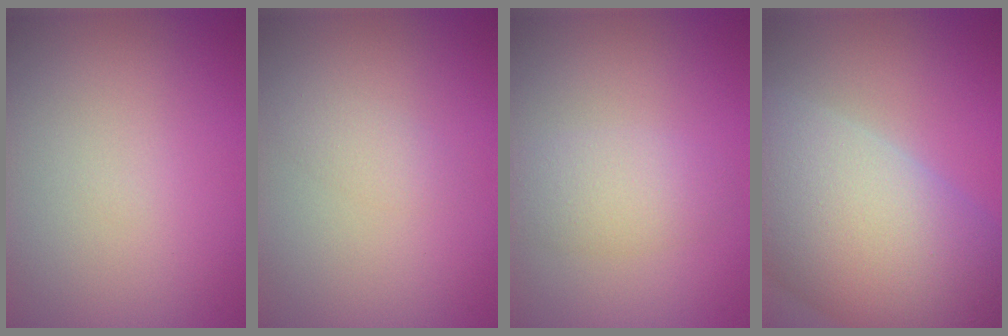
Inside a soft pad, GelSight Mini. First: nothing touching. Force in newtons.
{"total": 1.1, "press": 1.1, "slide": 0.0}
{"total": 2.8, "press": 2.8, "slide": 0.2}
{"total": 14.4, "press": 14.4, "slide": 0.8}